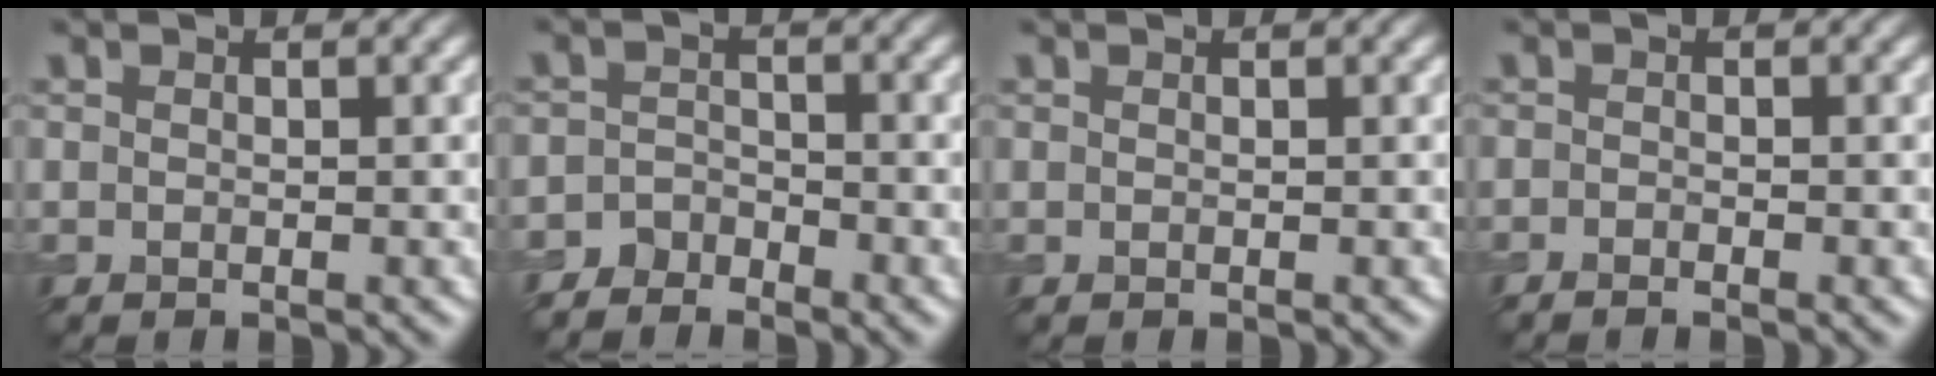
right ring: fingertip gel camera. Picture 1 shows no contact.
{"total": 2.5, "force": [-2.3, 1.0, 0.3], "torque": [-0.003, 0.003, -0.053]}
{"total": 0.0}
{"total": 1.0, "force": [-0.9, 0.1, 0.5], "torque": [-0.011, -0.002, -0.019]}